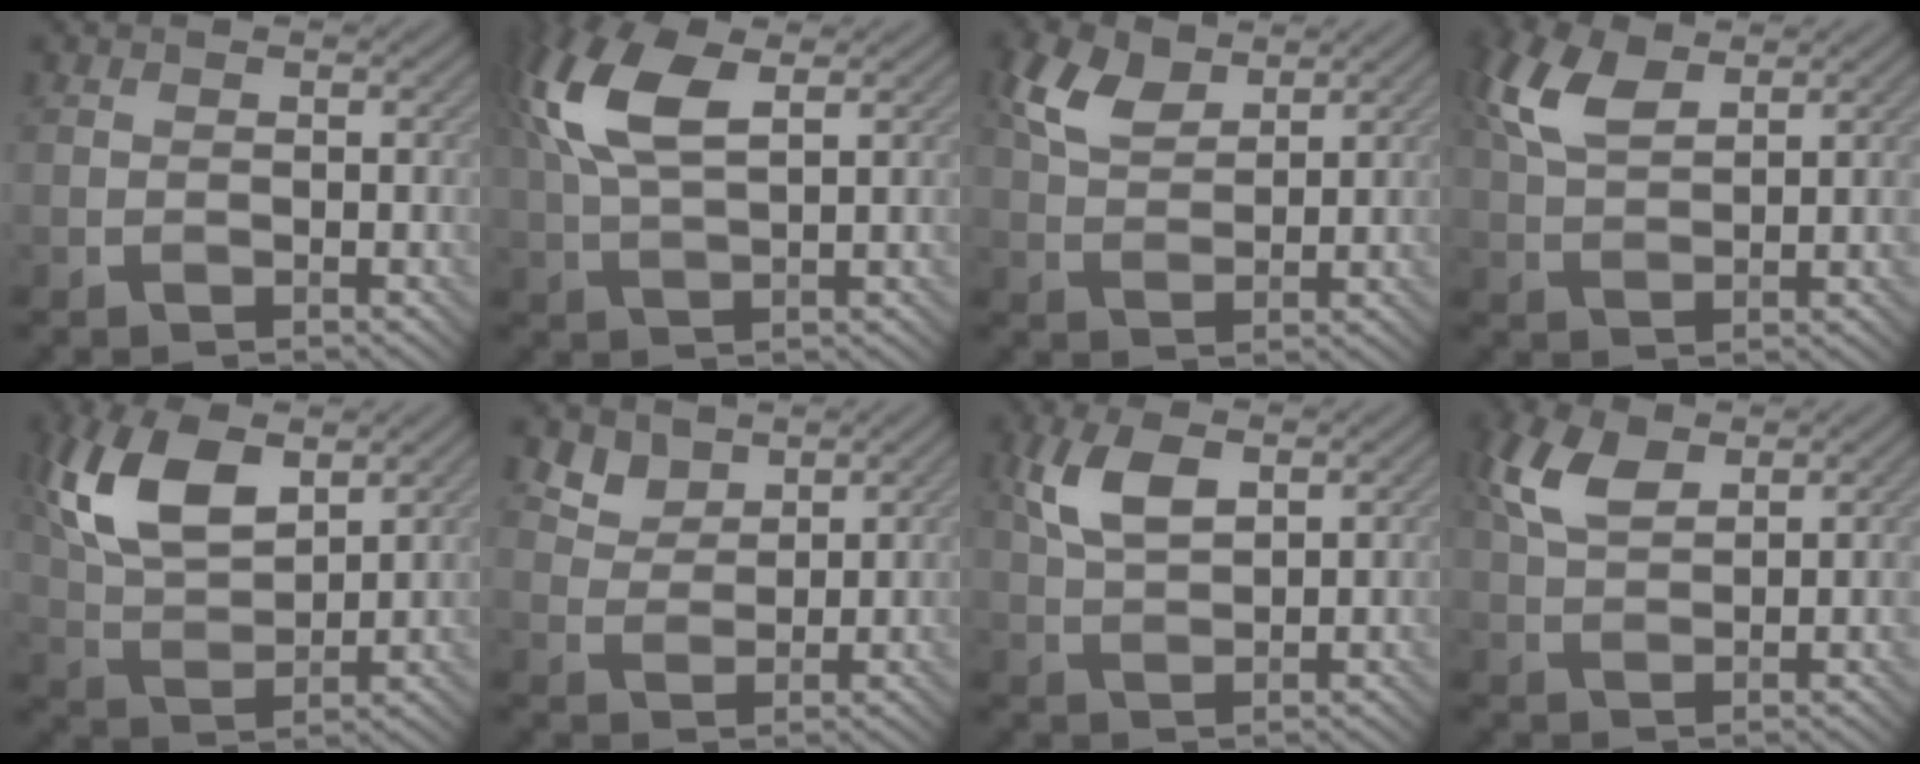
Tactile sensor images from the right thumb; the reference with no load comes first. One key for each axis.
{"total": 9.9, "fx": 3.7, "fy": 3.8, "fz": 8.3, "tx": -0.206, "ty": 0.021, "tz": 0.069}
{"total": 5.6, "fx": 3.4, "fy": 2.7, "fz": 3.6, "tx": -0.085, "ty": 0.006, "tz": 0.070}
{"total": 6.5, "fx": 3.5, "fy": 2.8, "fz": 4.8, "tx": -0.117, "ty": 0.013, "tz": 0.069}
{"total": 11.1, "fx": 5.0, "fy": 5.3, "fz": 8.4, "tx": -0.203, "ty": 0.016, "tz": 0.099}
{"total": 3.9, "fx": 3.0, "fy": 2.1, "fz": 1.4, "tx": -0.040, "ty": -0.008, "tz": 0.067}
{"total": 5.6, "fx": 2.4, "fy": 2.6, "fz": 4.4, "tx": -0.103, "ty": 0.003, "tz": 0.047}
{"total": 5.7, "fx": 3.0, "fy": 2.6, "fz": 4.1, "tx": -0.101, "ty": 0.010, "tz": 0.061}